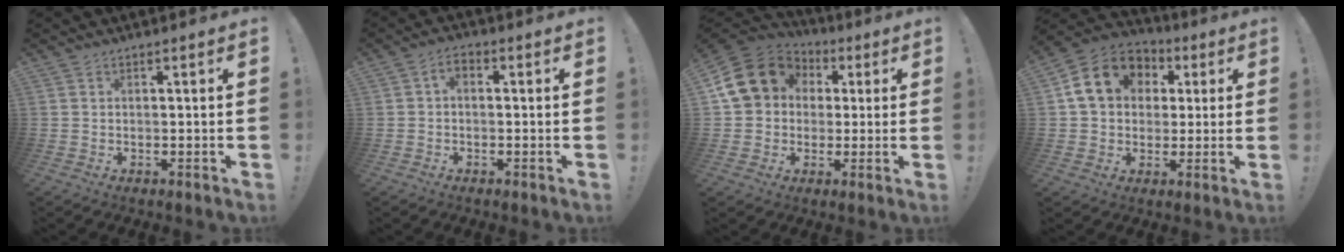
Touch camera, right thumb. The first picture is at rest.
{"total": 2.6, "force": [-0.4, 1.5, 2.1], "torque": [-0.040, 0.007, -0.007]}
{"total": 16.5, "force": [4.5, 13.6, 8.2], "torque": [-0.132, -0.007, 0.098]}
{"total": 14.7, "force": [4.5, 11.8, 7.5], "torque": [-0.105, -0.005, 0.090]}